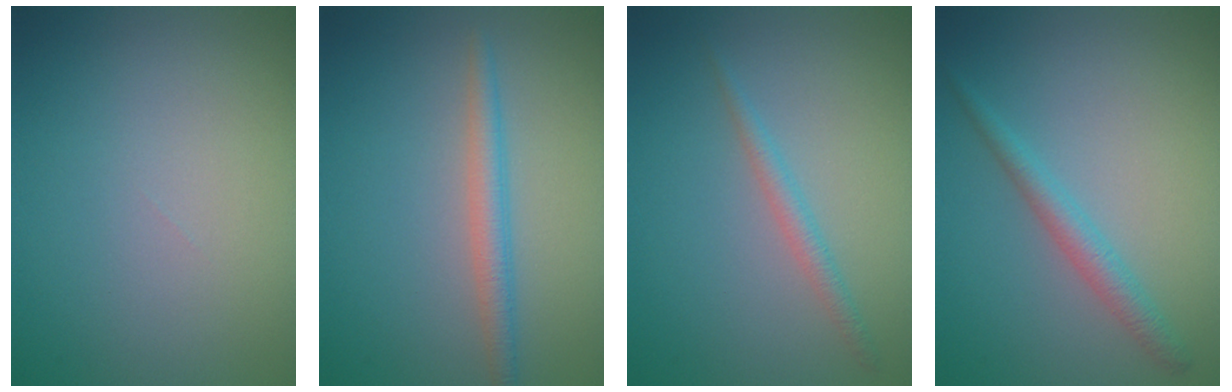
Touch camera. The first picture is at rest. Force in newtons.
{"total": 2.2, "press": 2.2, "slide": 0.0}
{"total": 1.5, "press": 1.4, "slide": 0.1}
{"total": 2.2, "press": 2.2, "slide": 0.1}